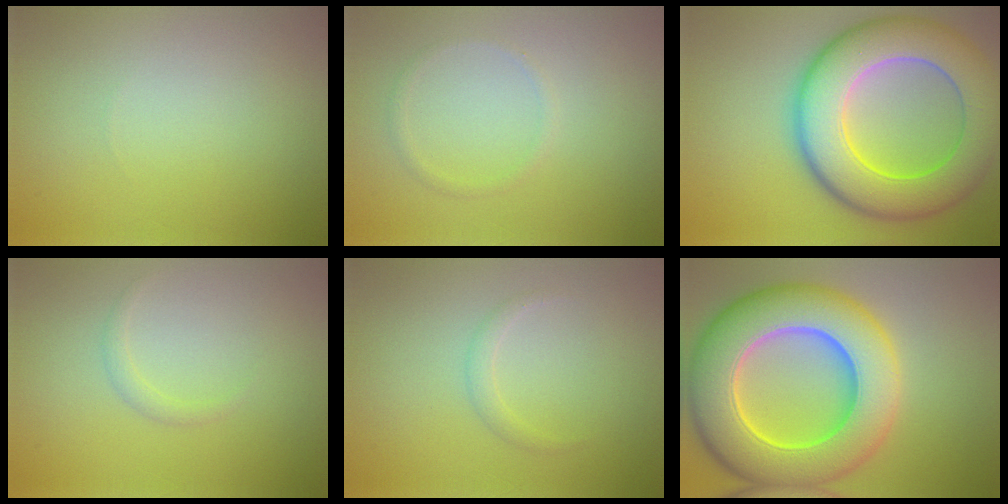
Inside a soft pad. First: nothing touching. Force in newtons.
{"total": 0.7, "press": 0.7, "slide": 0.1}
{"total": 11.3, "press": 11.3, "slide": 0.2}
{"total": 0.8, "press": 0.8, "slide": 0.1}
{"total": 1.0, "press": 1.0, "slide": 0.1}
{"total": 12.5, "press": 12.5, "slide": 0.3}